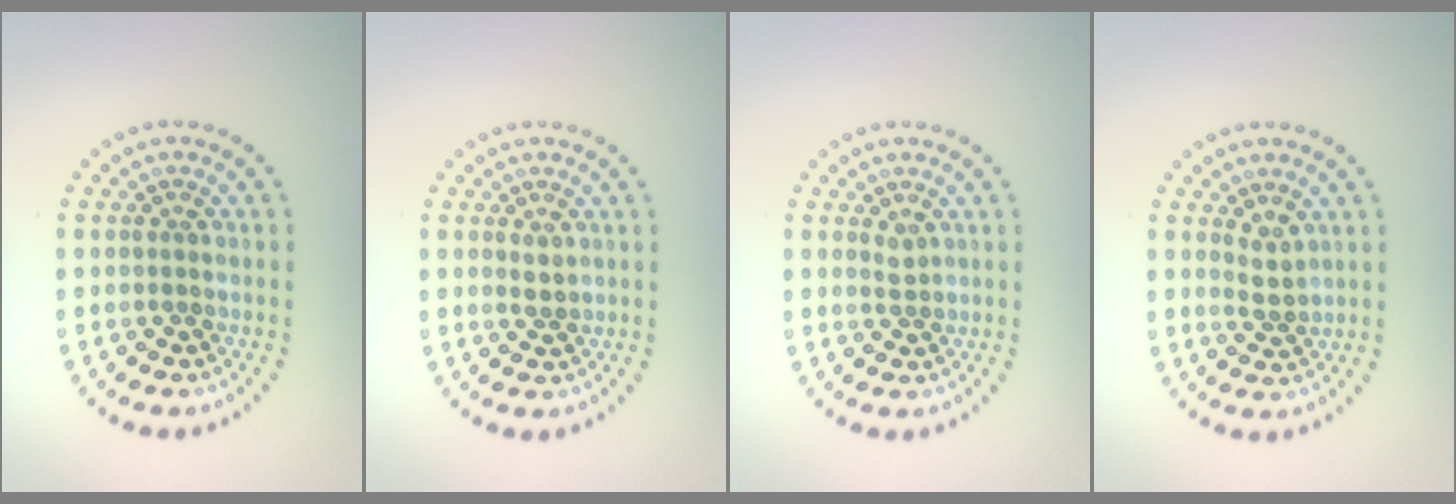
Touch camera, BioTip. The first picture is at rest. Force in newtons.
{"total": 0.9, "press": 0.8, "slide": 0.3}
{"total": 0.9, "press": 0.6, "slide": 0.6}
{"total": 1.6, "press": 1.2, "slide": 1.1}